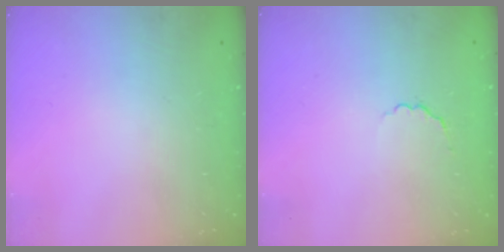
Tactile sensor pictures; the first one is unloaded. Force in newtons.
{"total": 1.8, "press": 1.5, "slide": 1.0}